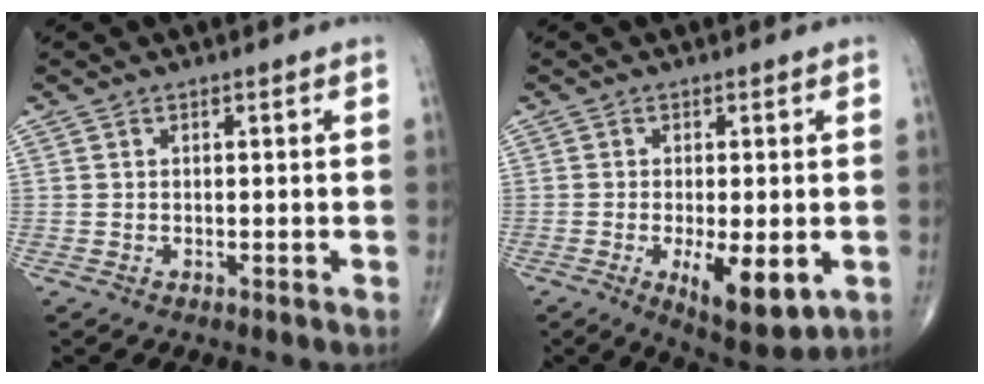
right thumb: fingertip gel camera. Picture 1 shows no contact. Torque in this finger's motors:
{"motor_torque": [1.37, 1.34, 0.42, -0.52, 0.24]}